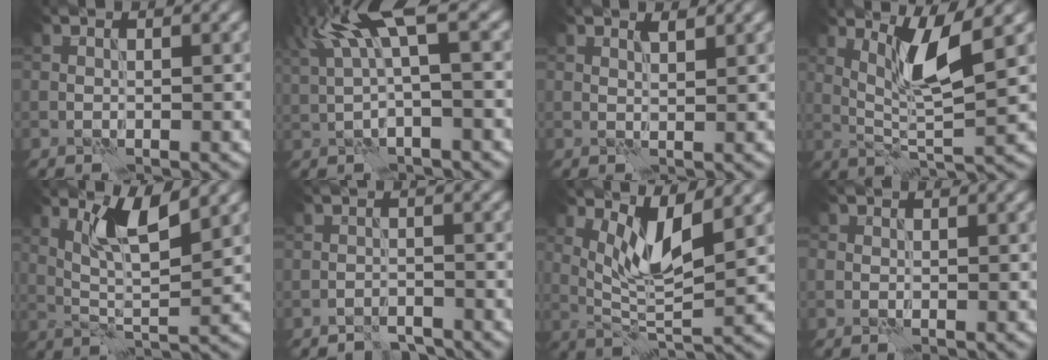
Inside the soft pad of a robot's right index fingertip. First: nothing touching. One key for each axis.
{"total": 6.6, "fx": 2.8, "fy": 1.5, "fz": 5.8, "tx": -0.114, "ty": 0.021, "tz": 0.054}
{"total": 1.1, "fx": 0.8, "fy": 0.1, "fz": 0.7, "tx": -0.013, "ty": 0.000, "tz": 0.013}
{"total": 5.1, "fx": 2.1, "fy": 0.6, "fz": 4.7, "tx": -0.098, "ty": -0.008, "tz": 0.046}
{"total": 5.0, "fx": 2.5, "fy": 0.9, "fz": 4.3, "tx": -0.089, "ty": -0.007, "tz": 0.048}
{"total": 1.8, "fx": -1.7, "fy": 0.5, "fz": 0.4, "tx": -0.002, "ty": 0.007, "tz": -0.032}
{"total": 4.8, "fx": 2.3, "fy": 1.1, "fz": 4.1, "tx": -0.083, "ty": -0.011, "tz": 0.049}
{"total": 0.9, "fx": -0.2, "fy": 0.8, "fz": 0.3, "tx": -0.004, "ty": -0.001, "tz": -0.003}